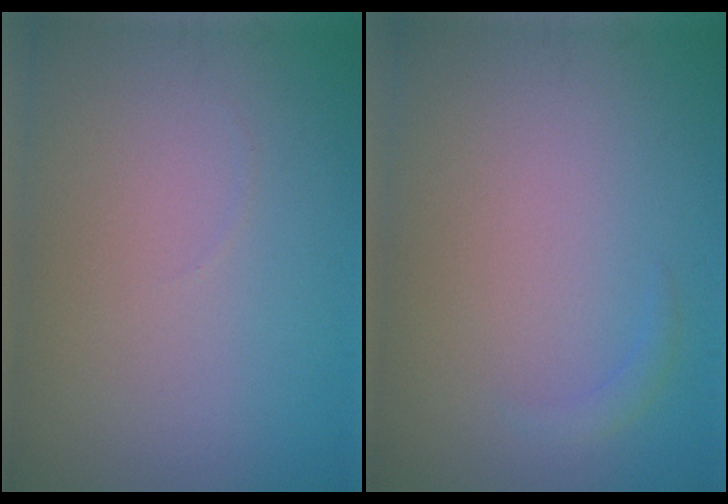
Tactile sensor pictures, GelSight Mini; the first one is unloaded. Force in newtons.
{"total": 0.9, "press": 0.9, "slide": 0.0}